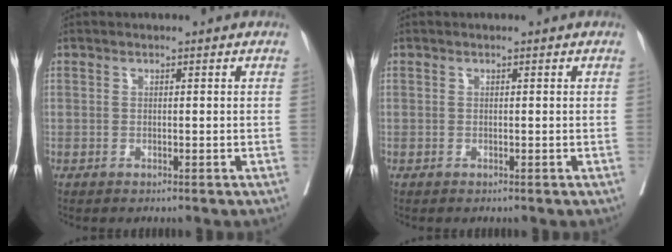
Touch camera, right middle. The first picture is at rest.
{"total": 0.0}